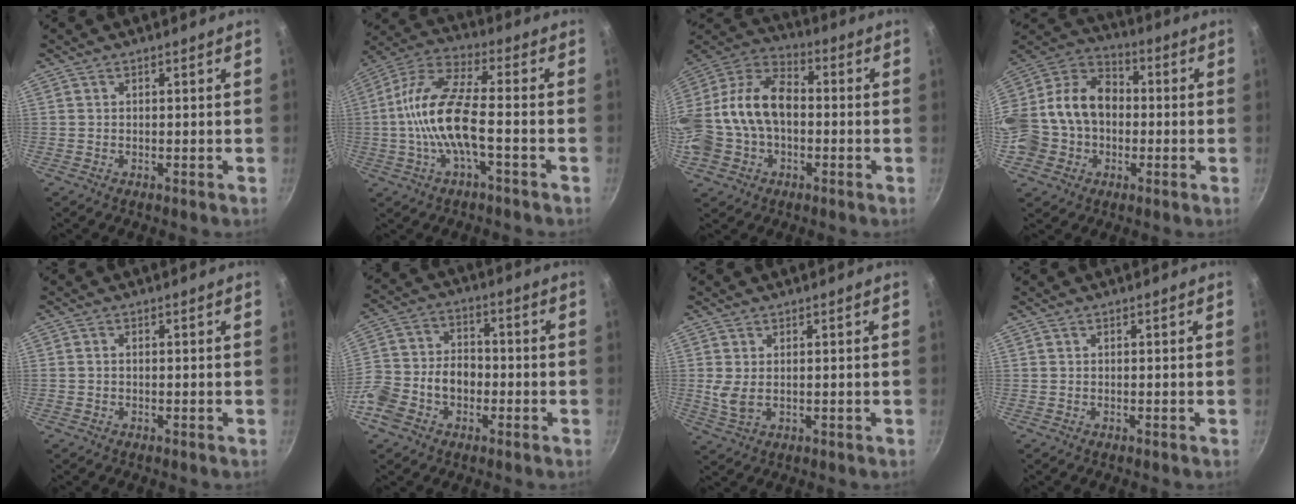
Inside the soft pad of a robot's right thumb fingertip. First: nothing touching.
{"total": 14.1, "force": [-2.6, 4.8, 13.0], "torque": [-0.263, 0.037, -0.066]}
{"total": 19.6, "force": [-1.6, 13.6, 14.0], "torque": [-0.268, 0.055, -0.036]}
{"total": 20.4, "force": [-2.2, 16.2, 12.2], "torque": [-0.223, 0.061, -0.047]}
{"total": 0.6, "force": [-0.1, 0.5, 0.4], "torque": [-0.006, 0.004, -0.003]}
{"total": 13.2, "force": [-4.2, 9.5, 8.2], "torque": [-0.138, 0.040, -0.087]}
{"total": 3.9, "force": [0.5, 2.1, 3.2], "torque": [-0.066, -0.006, 0.018]}
{"total": 0.0}